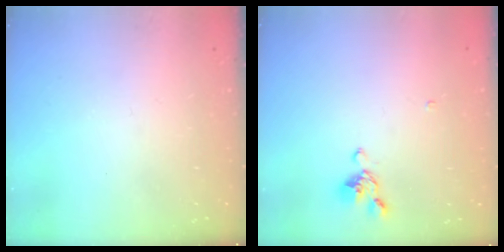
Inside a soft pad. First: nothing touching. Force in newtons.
{"total": 5.4, "press": 5.4, "slide": 0.5}